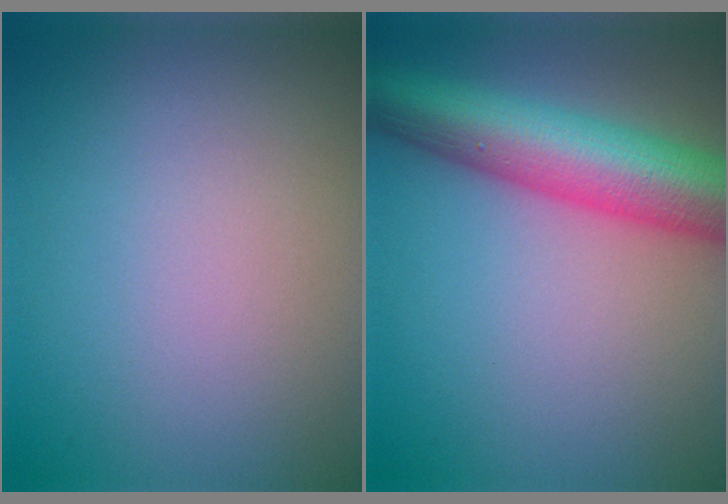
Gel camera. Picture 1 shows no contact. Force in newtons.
{"total": 10.1, "press": 10.1, "slide": 0.3}